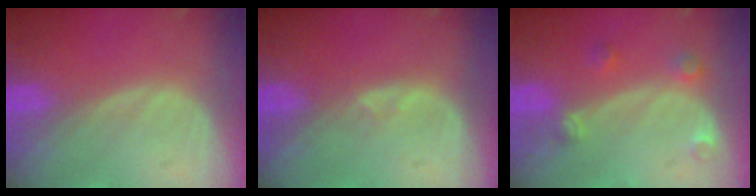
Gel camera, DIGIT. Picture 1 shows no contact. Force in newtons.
{"total": 0.7, "press": 0.6, "slide": 0.3}
{"total": 2.7, "press": 2.6, "slide": 0.4}